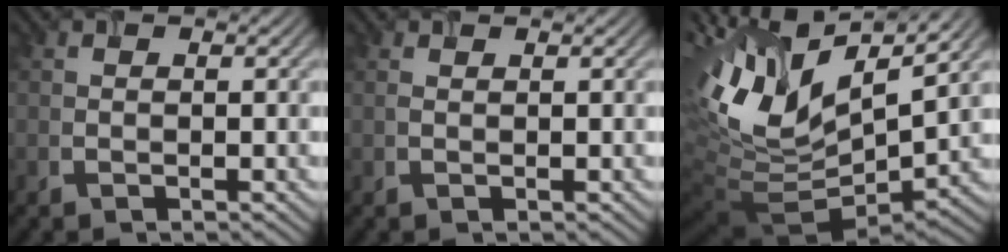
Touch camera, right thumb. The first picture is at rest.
{"total": 0.5, "force": [0.4, 0.1, 0.3], "torque": [-0.009, -0.002, 0.007]}
{"total": 15.3, "force": [3.7, 7.7, 12.7], "torque": [-0.275, -0.014, 0.087]}